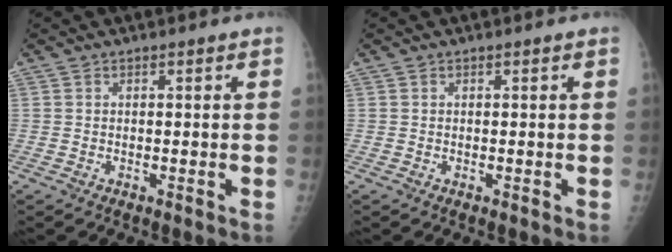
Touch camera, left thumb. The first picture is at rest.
{"total": 0.0}